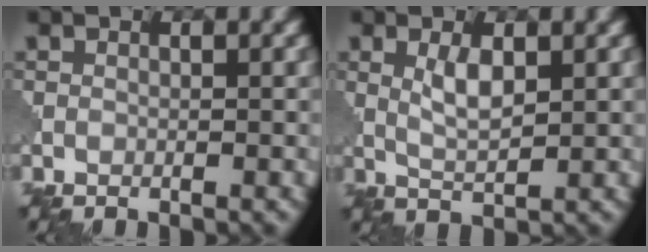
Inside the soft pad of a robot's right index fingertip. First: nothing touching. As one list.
[{"total": 2.5, "force": [1.1, 0.8, 2.1], "torque": [-0.047, -0.002, 0.025]}]